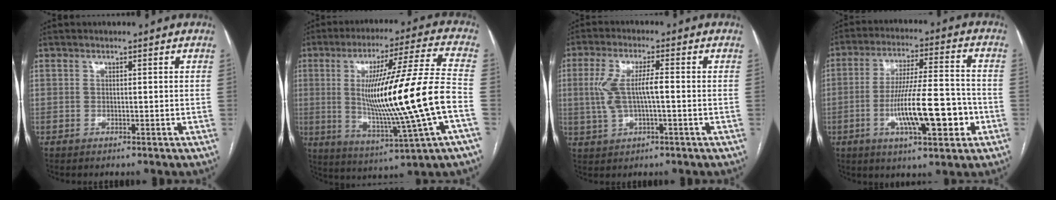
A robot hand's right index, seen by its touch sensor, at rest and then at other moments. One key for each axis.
{"total": 20.7, "fx": -2.1, "fy": -0.8, "fz": 20.5, "tx": -0.358, "ty": -0.007, "tz": -0.037}
{"total": 7.1, "fx": 0.0, "fy": 1.9, "fz": 6.9, "tx": -0.152, "ty": 0.013, "tz": 0.006}
{"total": 14.3, "fx": -4.1, "fy": 2.5, "fz": 13.5, "tx": -0.236, "ty": 0.004, "tz": -0.064}